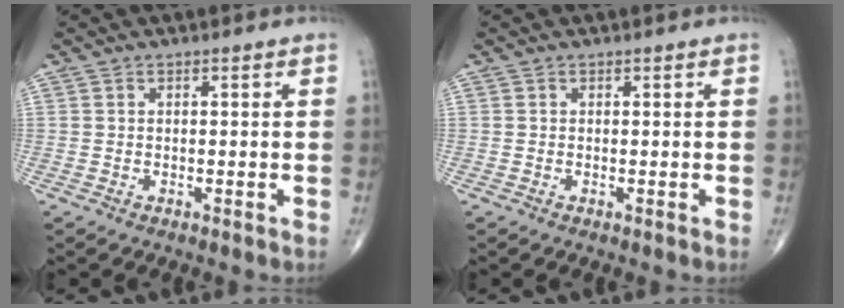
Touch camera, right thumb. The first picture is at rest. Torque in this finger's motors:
{"motor_torque": [0.30, 0.13, -0.09, -0.12, 0.02]}